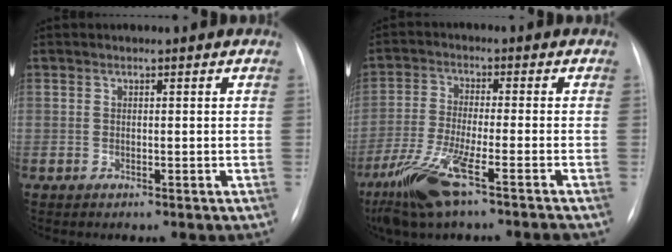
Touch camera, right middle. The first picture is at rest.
{"total": 10.2, "force": [-6.3, 0.2, 7.9], "torque": [-0.170, -0.029, -0.122]}